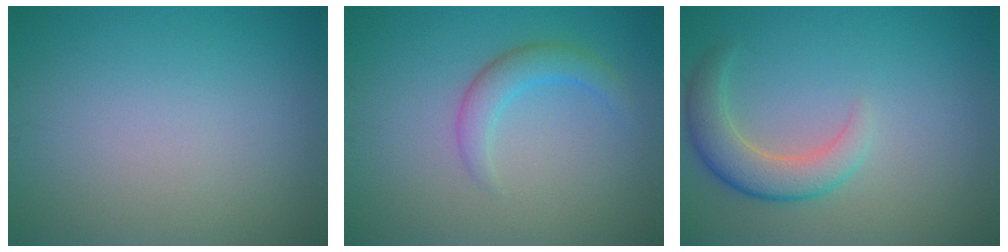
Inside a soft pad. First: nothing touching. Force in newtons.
{"total": 2.5, "press": 2.5, "slide": 0.0}
{"total": 4.0, "press": 3.9, "slide": 0.5}